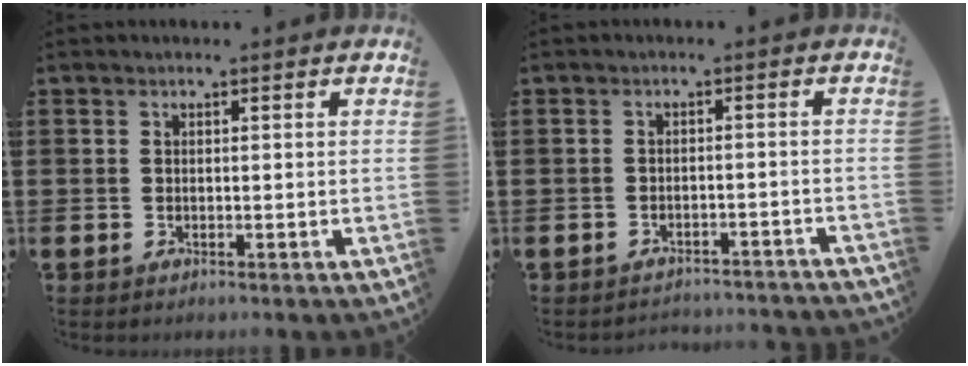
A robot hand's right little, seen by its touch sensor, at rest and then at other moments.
{"total": 1.8, "force": [-1.8, 0.0, -0.1], "torque": [-0.005, 0.003, -0.040]}